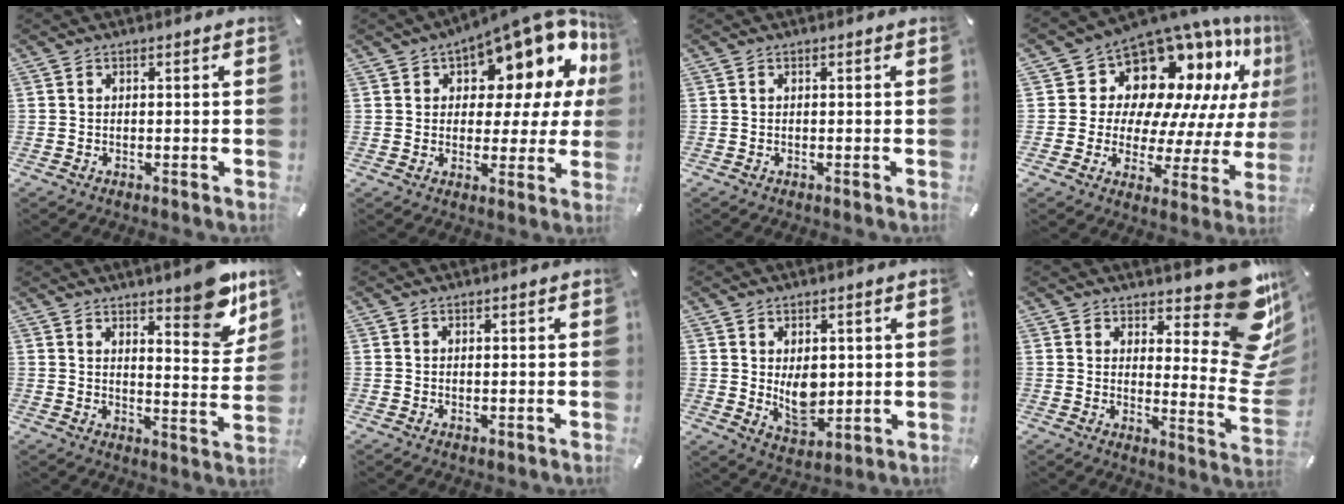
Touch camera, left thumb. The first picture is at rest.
{"total": 13.8, "force": [9.7, 6.2, 7.6], "torque": [-0.114, -0.081, 0.164]}
{"total": 0.0}
{"total": 14.0, "force": [9.7, 8.7, 4.9], "torque": [-0.073, -0.116, 0.167]}
{"total": 10.7, "force": [8.7, 2.9, 5.5], "torque": [-0.051, -0.073, 0.146]}
{"total": 0.5, "force": [0.3, 0.4, 0.2], "torque": [-0.004, 0.001, 0.005]}
{"total": 8.2, "force": [1.2, 6.0, 5.5], "torque": [-0.068, -0.014, 0.023]}
{"total": 18.4, "force": [10.8, 7.7, 12.8], "torque": [-0.136, -0.104, 0.183]}